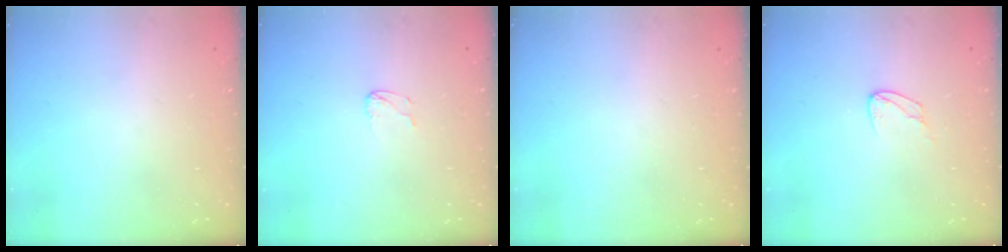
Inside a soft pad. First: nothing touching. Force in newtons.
{"total": 3.1, "press": 3.1, "slide": 0.3}
{"total": 0.0}
{"total": 5.6, "press": 5.6, "slide": 0.5}